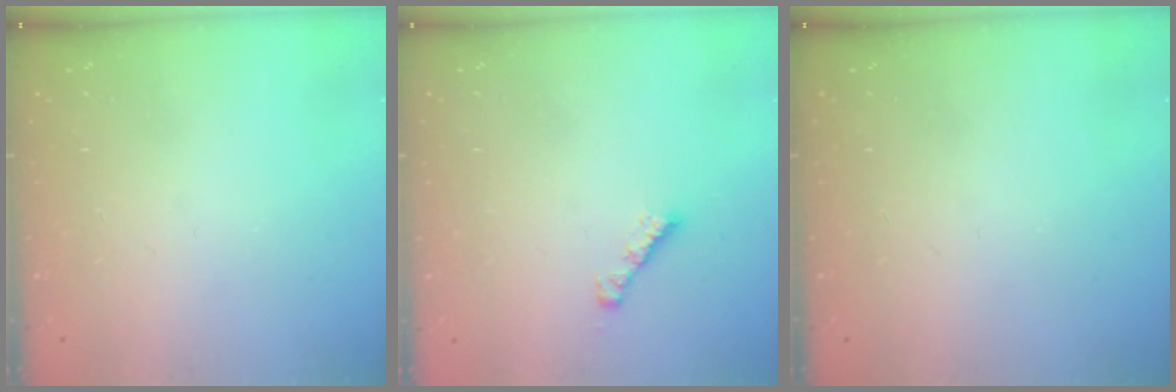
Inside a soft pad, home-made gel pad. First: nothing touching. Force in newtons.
{"total": 2.3, "press": 2.3, "slide": 0.4}
{"total": 0.0}